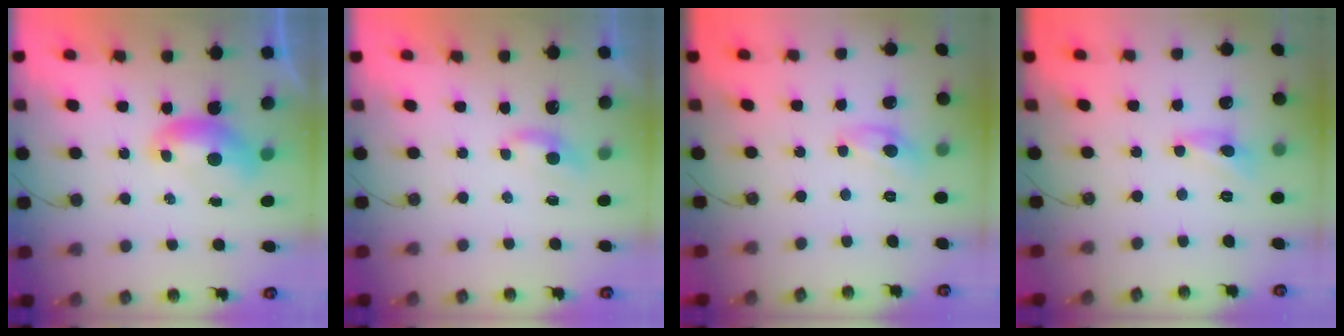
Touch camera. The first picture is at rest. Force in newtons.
{"total": 1.7, "press": 1.6, "slide": 0.4}
{"total": 5.3, "press": 5.2, "slide": 0.3}
{"total": 2.2, "press": 2.2, "slide": 0.3}